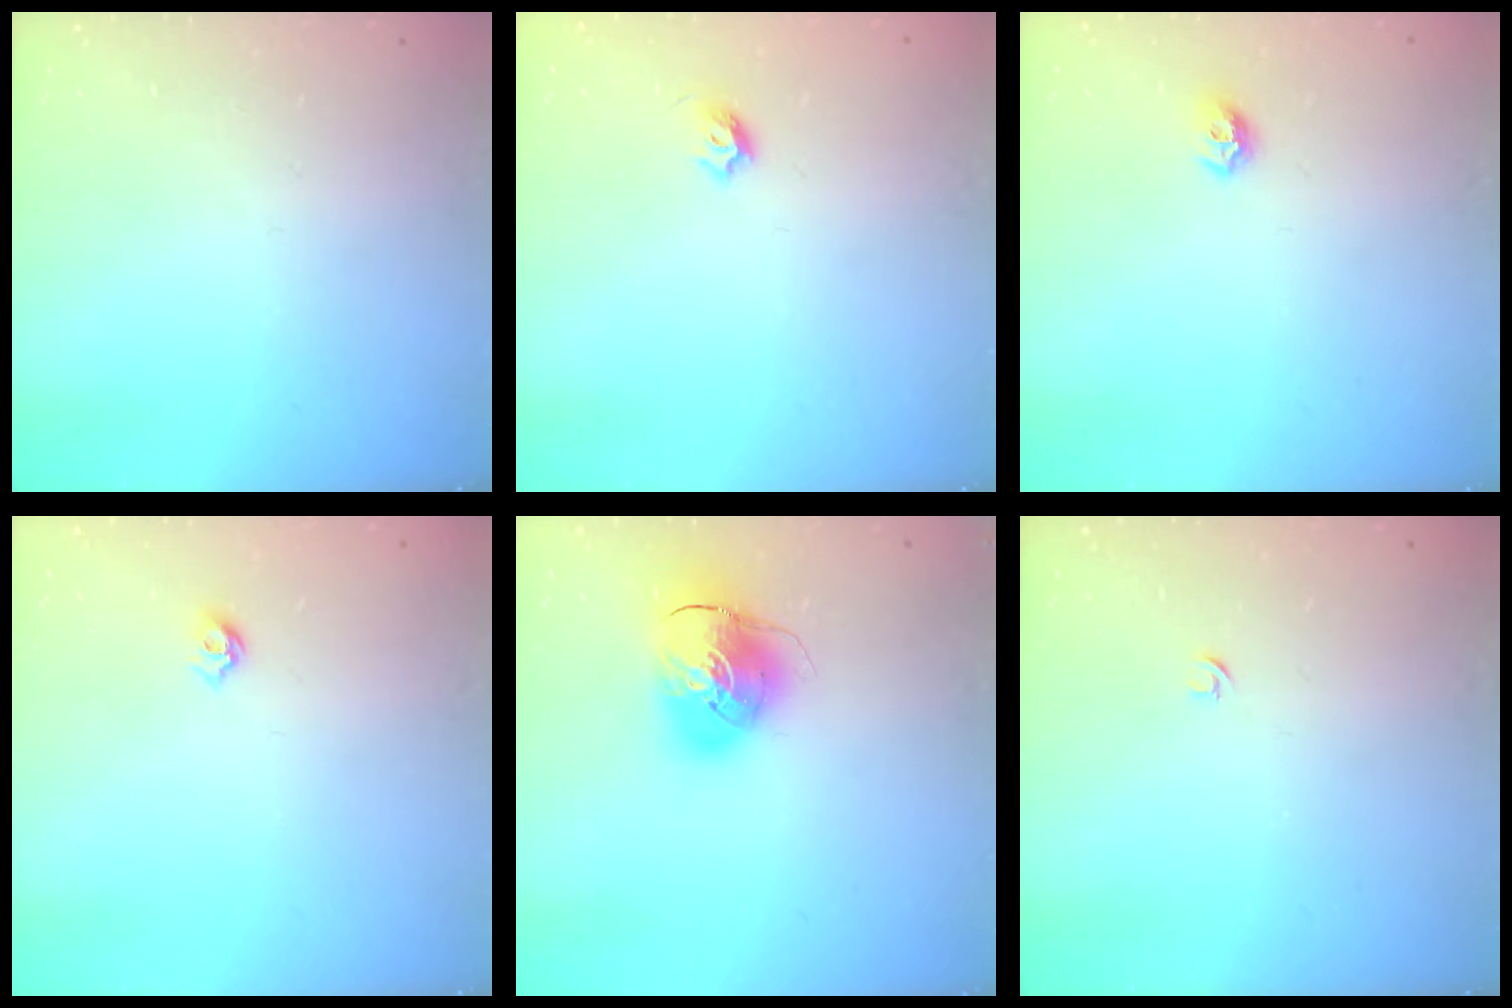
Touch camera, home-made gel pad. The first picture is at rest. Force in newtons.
{"total": 4.5, "press": 4.3, "slide": 1.0}
{"total": 7.2, "press": 7.2, "slide": 1.0}
{"total": 5.0, "press": 4.9, "slide": 0.8}
{"total": 11.2, "press": 11.0, "slide": 1.9}
{"total": 2.7, "press": 2.6, "slide": 0.6}